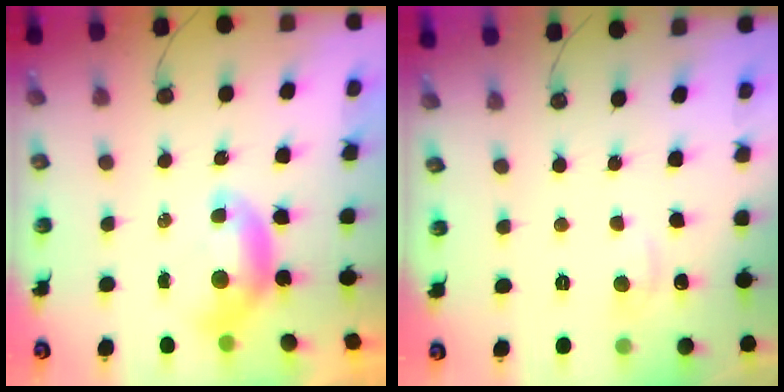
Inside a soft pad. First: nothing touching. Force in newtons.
{"total": 1.8, "press": 1.7, "slide": 0.6}